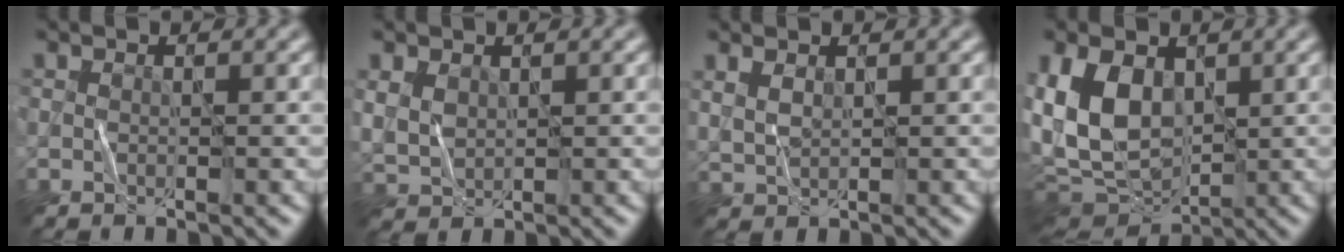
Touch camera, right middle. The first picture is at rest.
{"total": 2.0, "force": [0.6, 1.6, 1.0], "torque": [-0.034, -0.004, 0.017]}
{"total": 1.1, "force": [0.6, 0.6, 0.7], "torque": [-0.020, -0.004, 0.018]}
{"total": 10.4, "force": [0.2, 7.0, 7.6], "torque": [-0.189, -0.012, -0.005]}